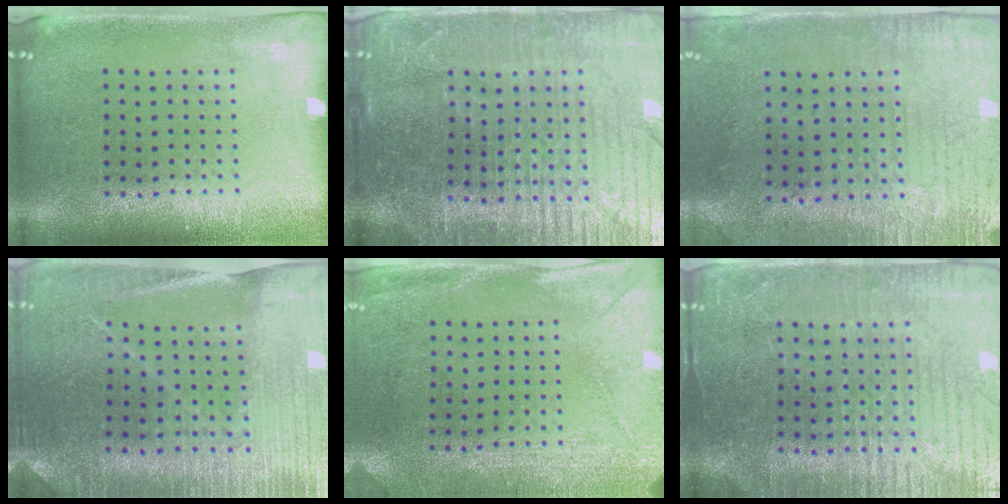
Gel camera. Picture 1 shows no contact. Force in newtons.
{"total": 5.6, "press": 5.0, "slide": 2.4}
{"total": 3.1, "press": 2.5, "slide": 1.8}
{"total": 2.6, "press": 2.6, "slide": 0.4}
{"total": 3.0, "press": 2.3, "slide": 1.9}
{"total": 4.2, "press": 3.9, "slide": 1.5}